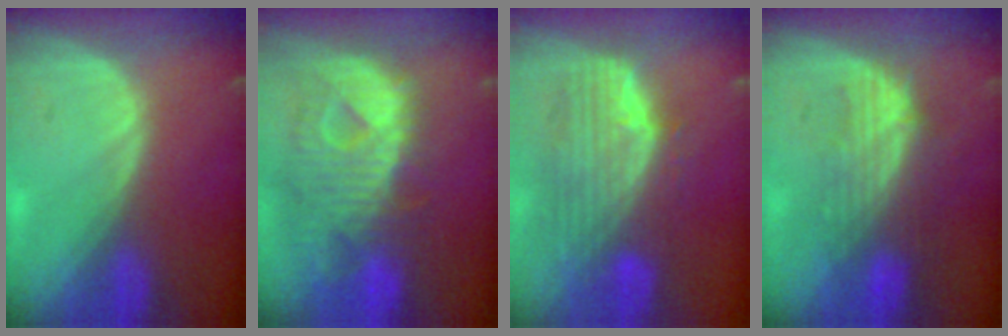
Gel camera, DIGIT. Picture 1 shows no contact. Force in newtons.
{"total": 12.4, "press": 10.7, "slide": 6.3}
{"total": 10.0, "press": 8.9, "slide": 4.6}
{"total": 7.4, "press": 7.0, "slide": 2.2}